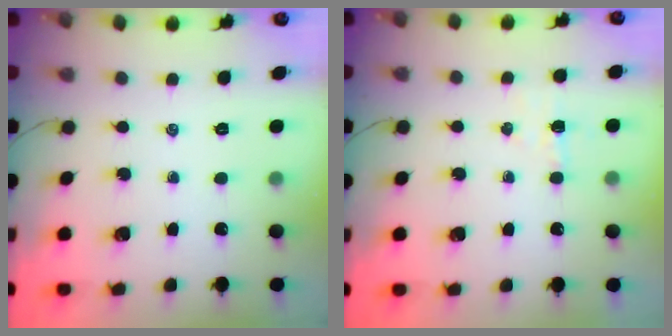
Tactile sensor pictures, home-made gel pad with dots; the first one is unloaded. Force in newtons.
{"total": 3.1, "press": 3.1, "slide": 0.6}